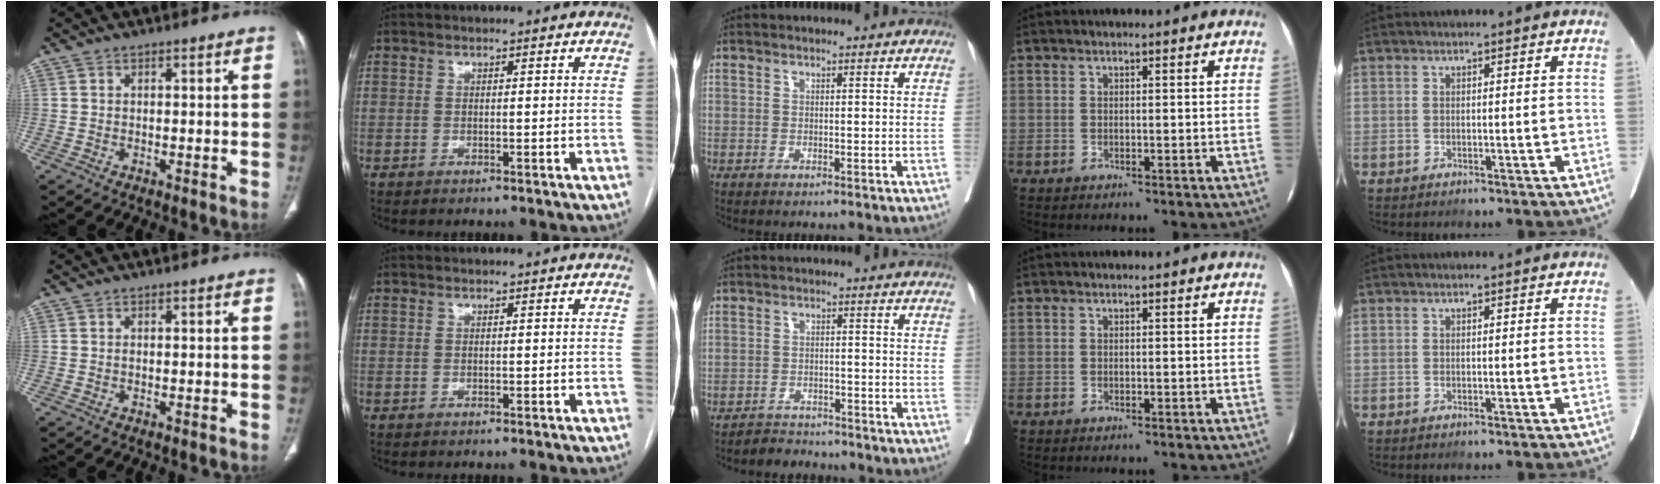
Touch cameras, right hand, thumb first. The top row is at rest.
{"middle": {"total": 2.9, "force": [-2.7, 0.7, -0.8], "torque": [0.009, -0.007, -0.046]}}